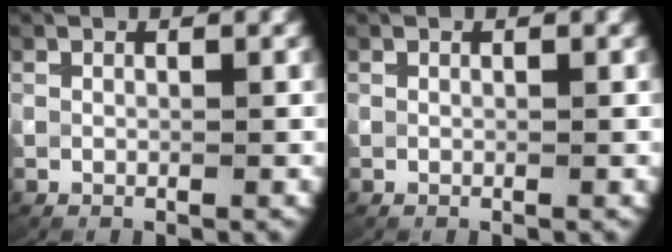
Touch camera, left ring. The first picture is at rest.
{"total": 0.0}